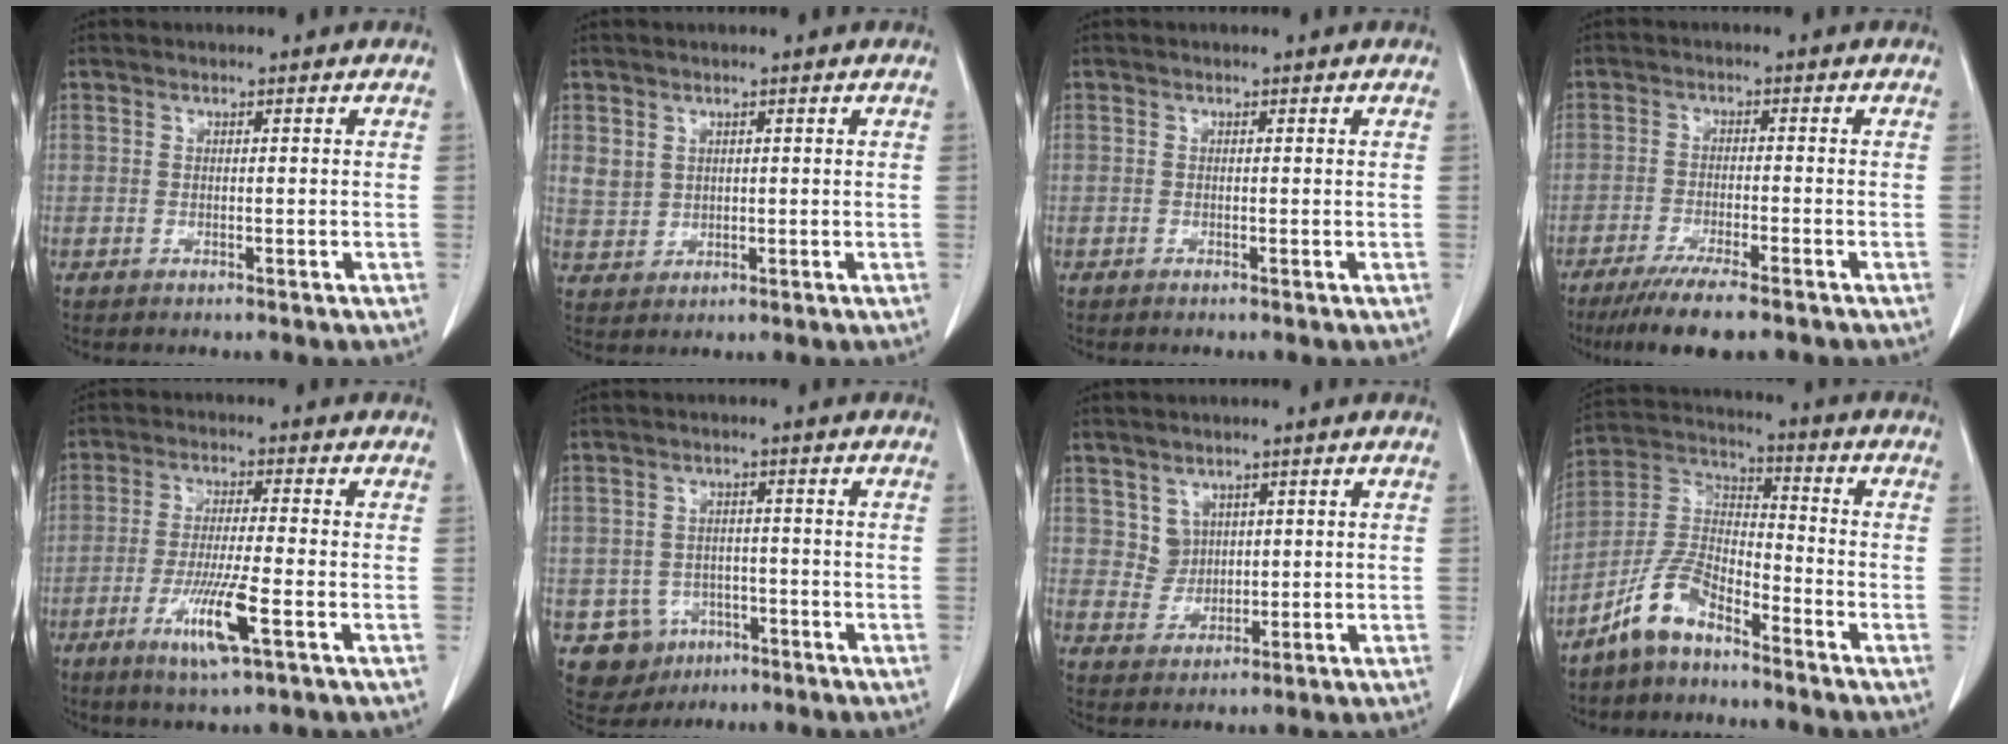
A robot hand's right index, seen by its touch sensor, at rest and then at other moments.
{"total": 6.8, "force": [2.3, 6.1, 1.6], "torque": [-0.044, 0.015, 0.066]}
{"total": 0.0}
{"total": 8.8, "force": [-6.7, 0.8, 5.6], "torque": [-0.086, -0.020, -0.106]}
{"total": 8.5, "force": [-3.6, 0.1, 7.7], "torque": [-0.148, -0.019, -0.064]}
{"total": 6.2, "force": [-2.6, 5.5, 0.9], "torque": [-0.014, 0.012, -0.029]}
{"total": 3.6, "force": [1.6, 3.1, 0.5], "torque": [-0.008, 0.003, 0.036]}
{"total": 8.8, "force": [-6.7, 3.1, 4.8], "torque": [-0.111, 0.016, -0.136]}